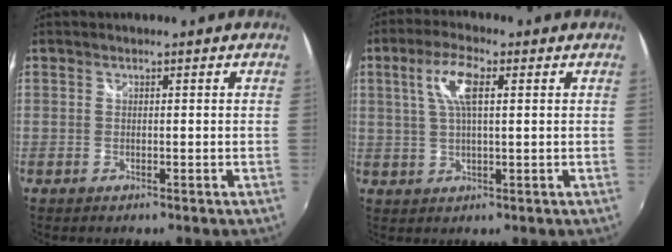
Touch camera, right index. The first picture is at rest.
{"total": 7.0, "force": [2.1, 2.1, 6.3], "torque": [-0.125, 0.010, 0.040]}